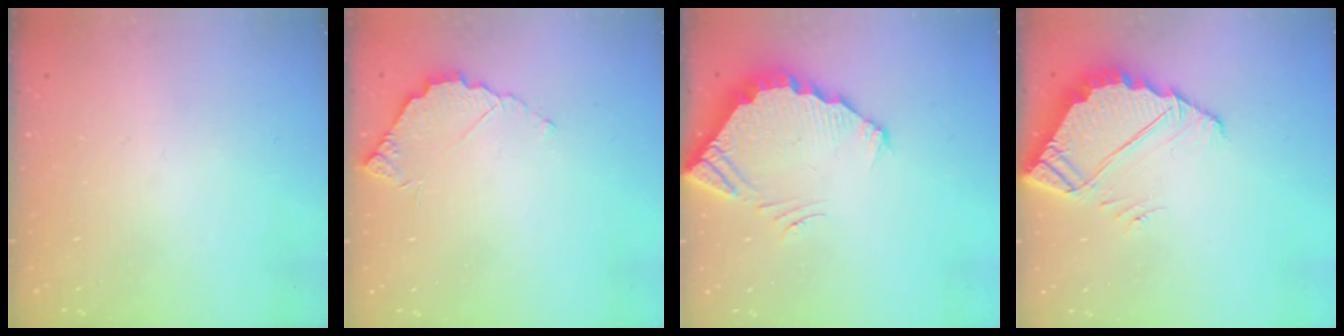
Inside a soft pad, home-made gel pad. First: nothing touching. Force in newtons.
{"total": 4.0, "press": 4.0, "slide": 0.3}
{"total": 3.7, "press": 3.7, "slide": 0.2}
{"total": 4.5, "press": 4.5, "slide": 0.3}